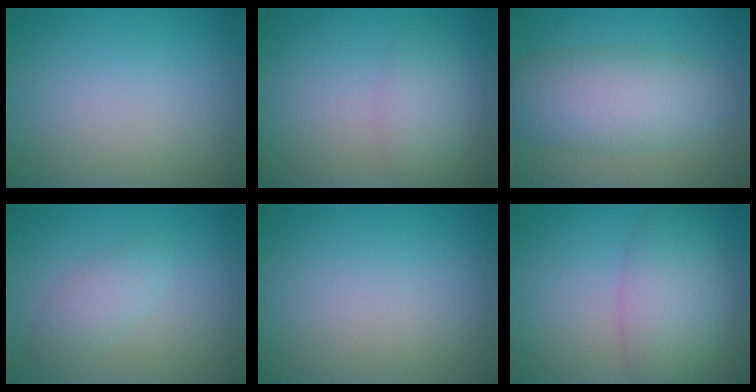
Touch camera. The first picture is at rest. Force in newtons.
{"total": 2.5, "press": 2.5, "slide": 0.1}
{"total": 6.4, "press": 6.4, "slide": 0.2}
{"total": 2.1, "press": 2.1, "slide": 0.0}
{"total": 0.0}
{"total": 5.7, "press": 5.7, "slide": 0.1}